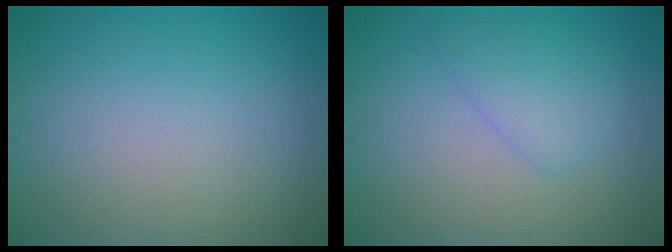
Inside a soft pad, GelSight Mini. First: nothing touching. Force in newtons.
{"total": 2.5, "press": 2.4, "slide": 0.2}